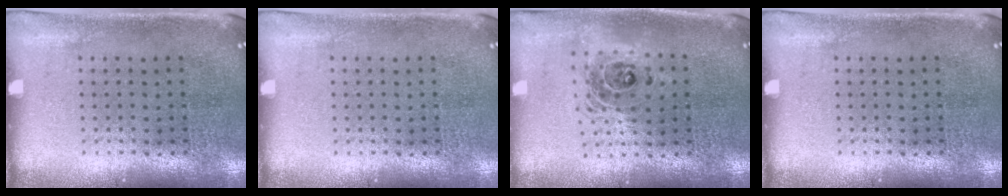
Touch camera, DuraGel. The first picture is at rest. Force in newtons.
{"total": 0.0}
{"total": 1.5, "press": 1.3, "slide": 0.9}
{"total": 0.0}